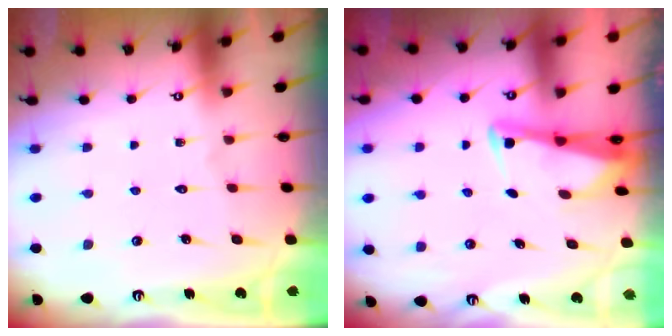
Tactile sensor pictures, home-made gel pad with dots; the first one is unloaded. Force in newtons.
{"total": 2.7, "press": 2.7, "slide": 0.3}